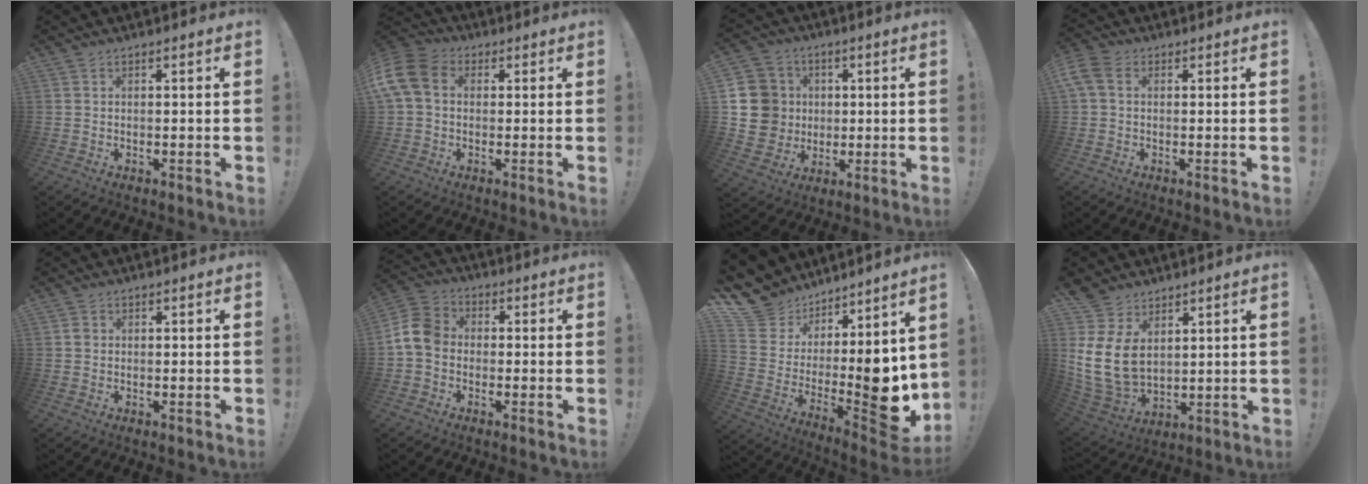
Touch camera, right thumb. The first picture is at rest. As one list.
[{"total": 10.4, "force": [1.4, 7.3, 7.3], "torque": [-0.167, 0.010, 0.030]}, {"total": 14.0, "force": [1.5, 13.2, 4.7], "torque": [-0.066, 0.002, 0.042]}, {"total": 4.8, "force": [1.2, 3.0, 3.5], "torque": [-0.084, -0.001, 0.026]}, {"total": 0.9, "force": [-0.1, 0.9, 0.3], "torque": [-0.003, 0.002, -0.003]}, {"total": 9.9, "force": [-1.2, 7.6, 6.2], "torque": [-0.127, 0.025, -0.016]}, {"total": 12.0, "force": [2.6, 8.4, 8.2], "torque": [-0.098, -0.062, 0.063]}, {"total": 14.6, "force": [3.9, 10.5, 9.4], "torque": [-0.205, -0.035, 0.077]}]